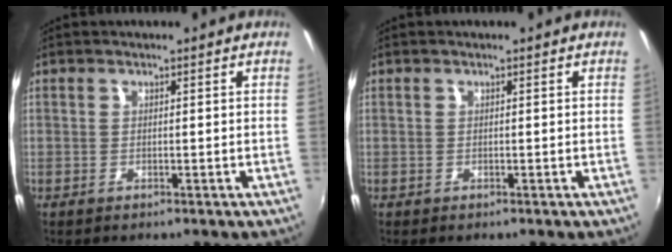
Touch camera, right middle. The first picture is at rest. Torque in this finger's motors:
{"motor_torque": [0.02, -0.09, 0.01, 0.00]}